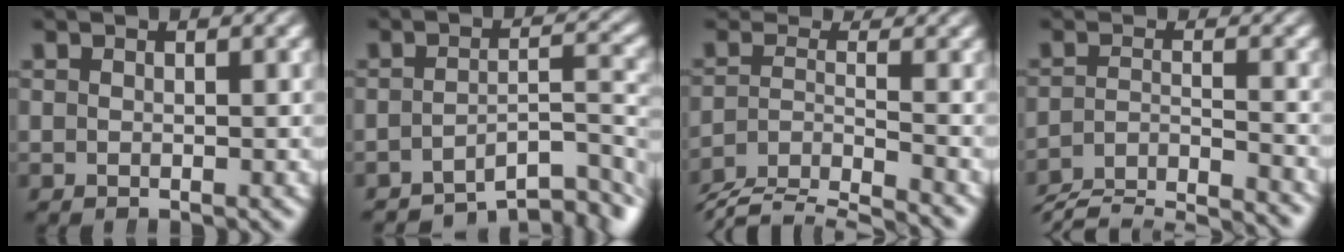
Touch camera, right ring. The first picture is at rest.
{"total": 8.4, "force": [-6.4, 3.2, 4.4], "torque": [-0.035, -0.017, -0.095]}
{"total": 6.7, "force": [-3.8, 4.2, 3.6], "torque": [-0.059, -0.023, -0.070]}
{"total": 8.7, "force": [-7.4, 3.4, 3.0], "torque": [-0.046, -0.035, -0.116]}